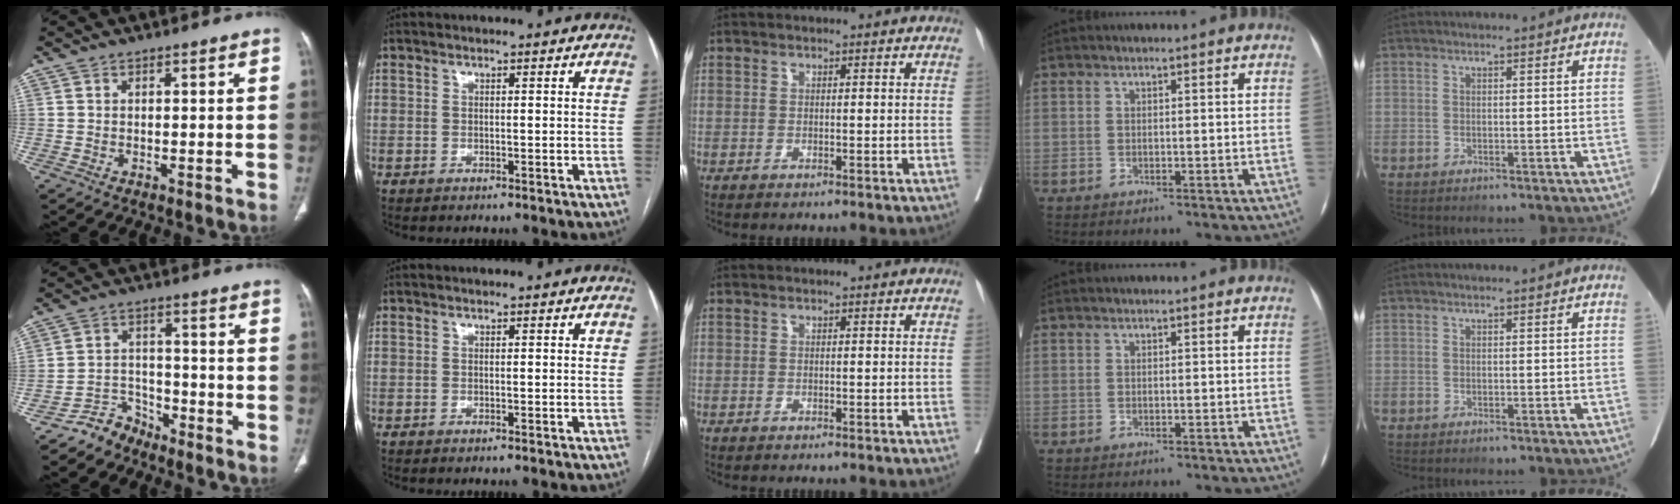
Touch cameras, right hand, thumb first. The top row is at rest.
{"thumb": {"total": 5.8, "force": [-5.0, 3.0, 0.1], "torque": [0.015, 0.048, -0.097]}}